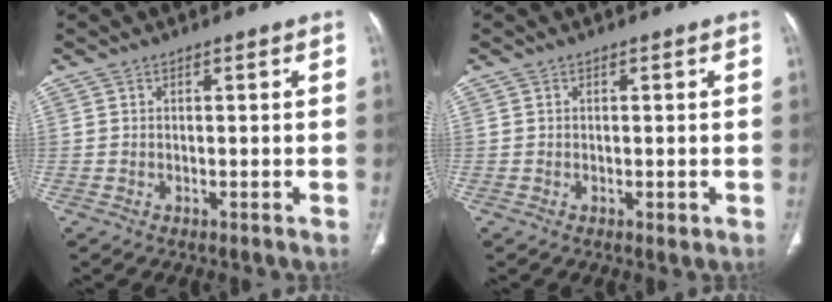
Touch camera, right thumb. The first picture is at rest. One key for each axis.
{"total": 0.9, "fx": -0.2, "fy": 0.5, "fz": 0.8, "tx": -0.009, "ty": -0.002, "tz": -0.001}